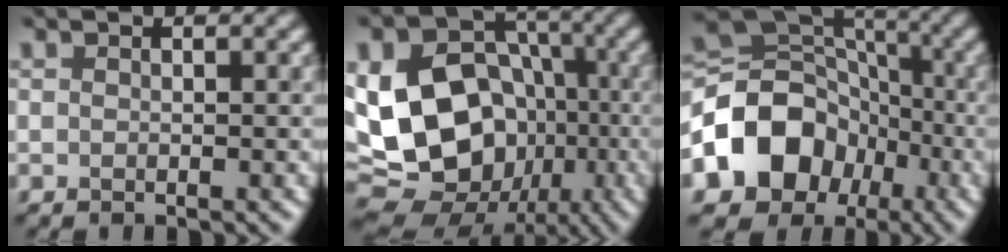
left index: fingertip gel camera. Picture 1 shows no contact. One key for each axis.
{"total": 15.7, "fx": -2.2, "fy": 12.6, "fz": 9.2, "tx": -0.181, "ty": -0.012, "tz": -0.026}
{"total": 10.3, "fx": -3.7, "fy": 8.3, "fz": 4.9, "tx": -0.082, "ty": 0.004, "tz": -0.076}